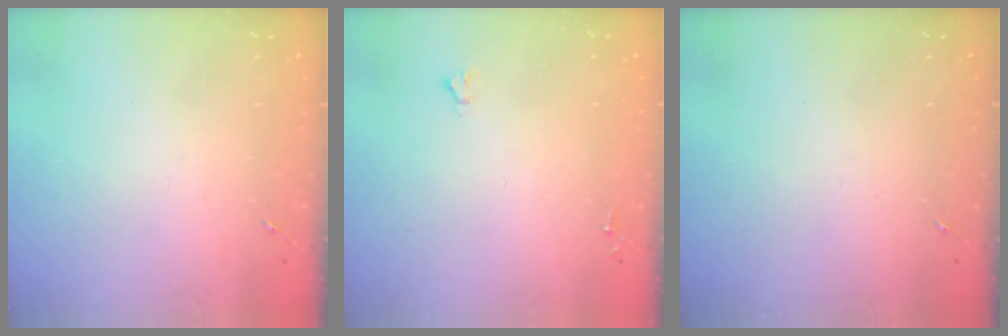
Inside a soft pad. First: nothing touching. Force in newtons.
{"total": 1.6, "press": 1.6, "slide": 0.1}
{"total": 0.0}